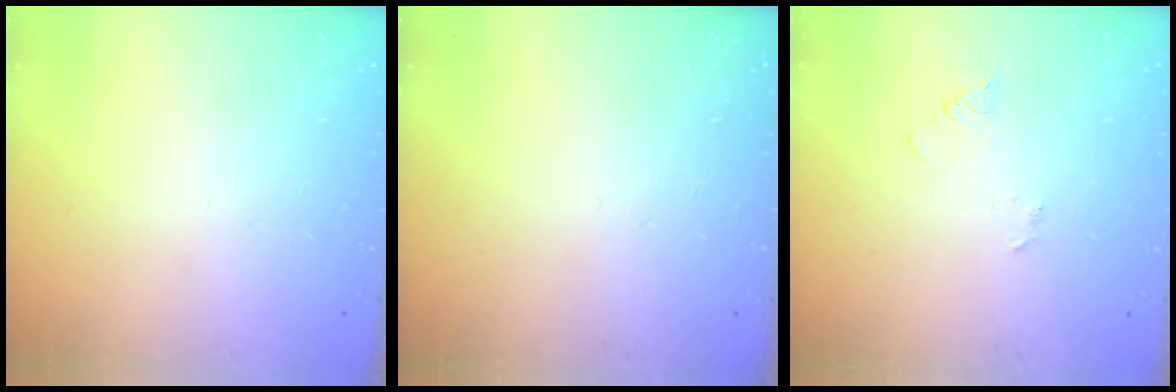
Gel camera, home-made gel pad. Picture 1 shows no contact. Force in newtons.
{"total": 0.0}
{"total": 2.9, "press": 2.9, "slide": 0.3}